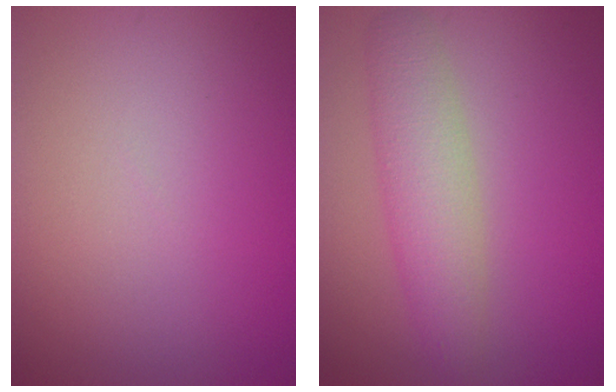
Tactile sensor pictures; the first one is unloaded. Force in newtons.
{"total": 4.0, "press": 4.0, "slide": 0.1}